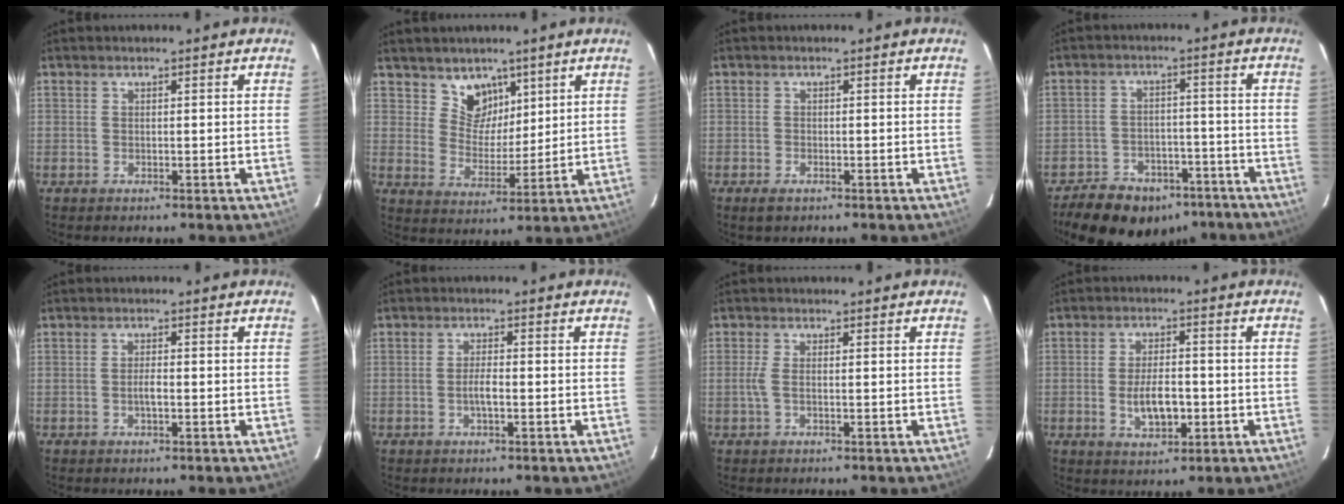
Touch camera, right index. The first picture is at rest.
{"total": 6.8, "force": [4.5, 4.9, 1.3], "torque": [-0.009, -0.008, 0.085]}
{"total": 1.9, "force": [-1.3, 1.0, 1.1], "torque": [-0.022, -0.005, -0.025]}
{"total": 17.1, "force": [-12.8, 9.3, 6.4], "torque": [-0.147, 0.027, -0.164]}
{"total": 2.0, "force": [-0.6, 0.5, 1.8], "torque": [-0.035, 0.002, -0.012]}
{"total": 2.6, "force": [-0.8, 0.5, 2.4], "torque": [-0.047, 0.001, -0.016]}
{"total": 2.5, "force": [-0.5, 0.4, 2.4], "torque": [-0.049, -0.002, -0.010]}
{"total": 7.0, "force": [-1.7, 3.3, 6.0], "torque": [-0.116, -0.001, -0.022]}